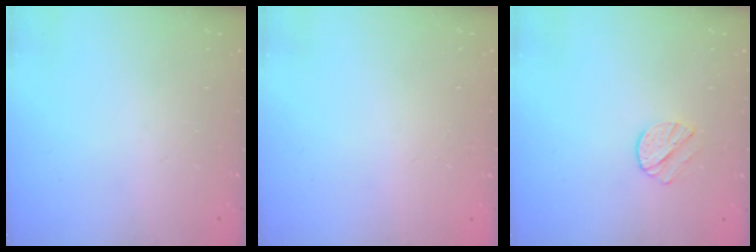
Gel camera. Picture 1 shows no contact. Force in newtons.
{"total": 0.7, "press": 0.7, "slide": 0.1}
{"total": 7.3, "press": 7.2, "slide": 0.6}